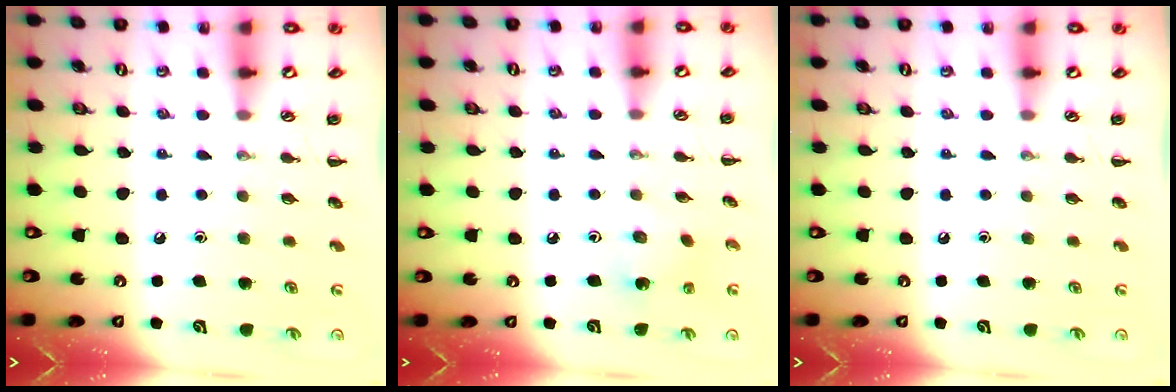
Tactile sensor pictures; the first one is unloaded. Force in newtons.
{"total": 2.4, "press": 2.2, "slide": 0.8}
{"total": 0.0}